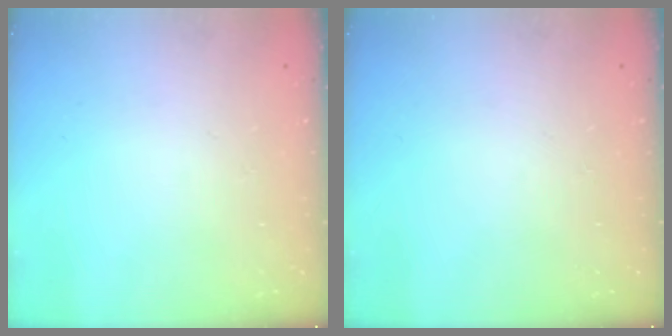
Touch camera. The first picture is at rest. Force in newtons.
{"total": 0.0}